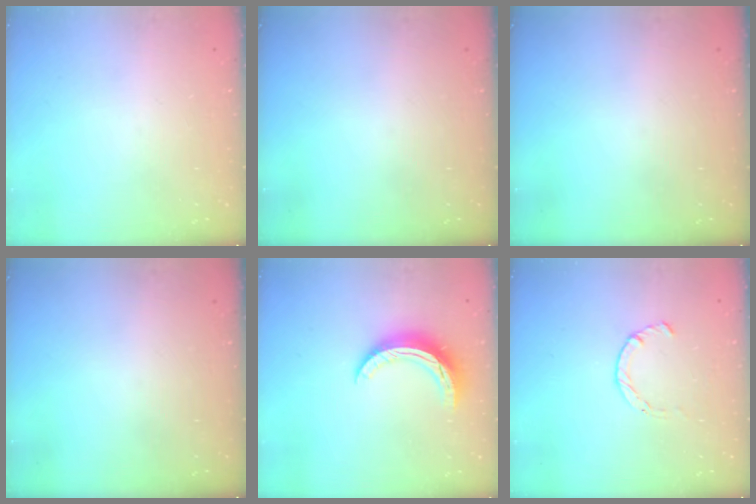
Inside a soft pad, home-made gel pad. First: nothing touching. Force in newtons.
{"total": 0.0}
{"total": 0.0}
{"total": 0.0}
{"total": 9.9, "press": 9.9, "slide": 0.7}
{"total": 3.7, "press": 3.6, "slide": 0.5}